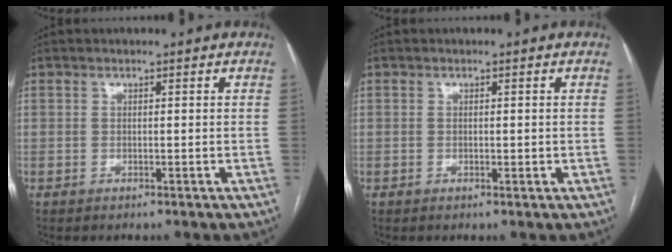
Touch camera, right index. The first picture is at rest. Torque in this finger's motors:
{"motor_torque": [-0.23, 0.48, 0.05, 0.02]}